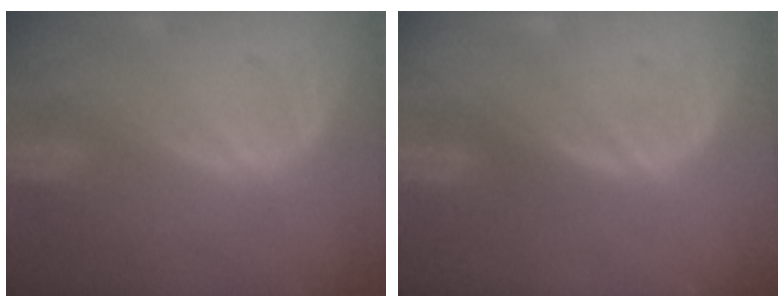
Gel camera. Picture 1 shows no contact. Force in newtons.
{"total": 0.0}